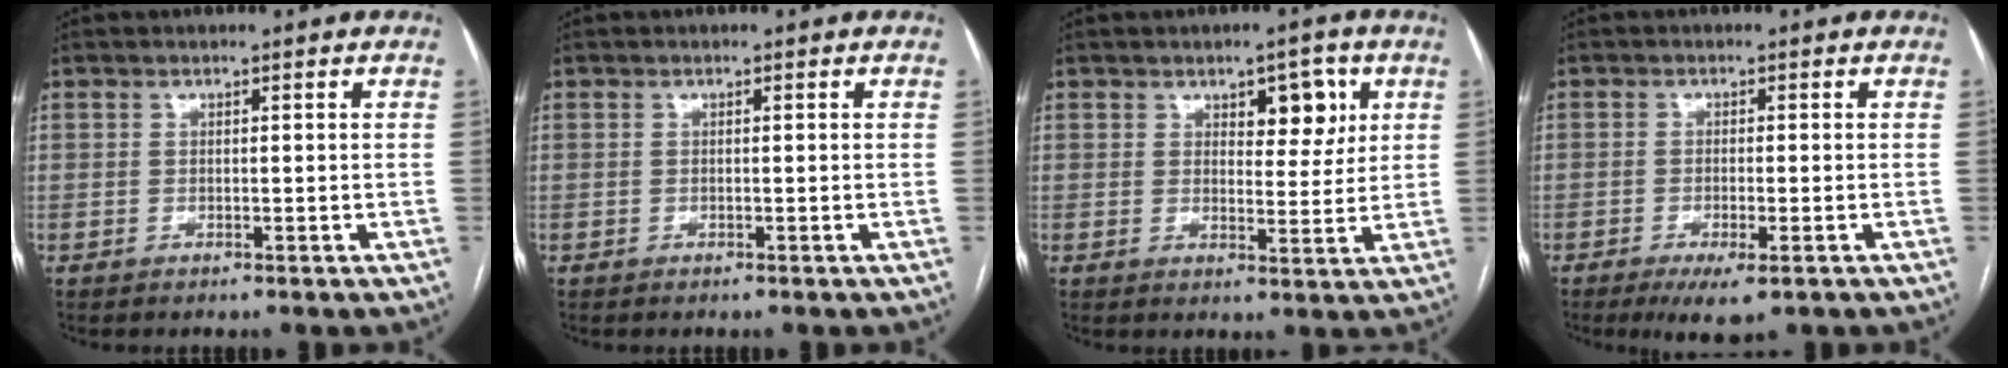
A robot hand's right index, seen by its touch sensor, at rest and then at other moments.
{"total": 0.0}
{"total": 6.1, "force": [2.7, 2.8, 4.7], "torque": [-0.056, 0.003, 0.038]}
{"total": 4.9, "force": [-2.7, 1.1, 3.9], "torque": [-0.062, -0.010, -0.039]}